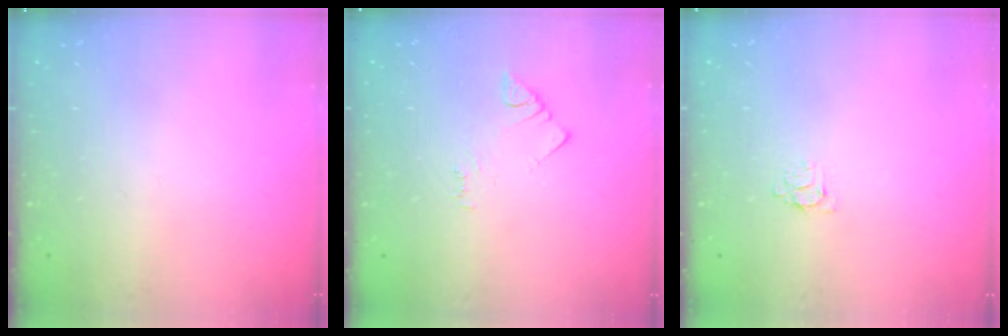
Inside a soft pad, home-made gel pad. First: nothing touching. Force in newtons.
{"total": 2.5, "press": 2.5, "slide": 0.4}
{"total": 3.6, "press": 3.5, "slide": 0.4}